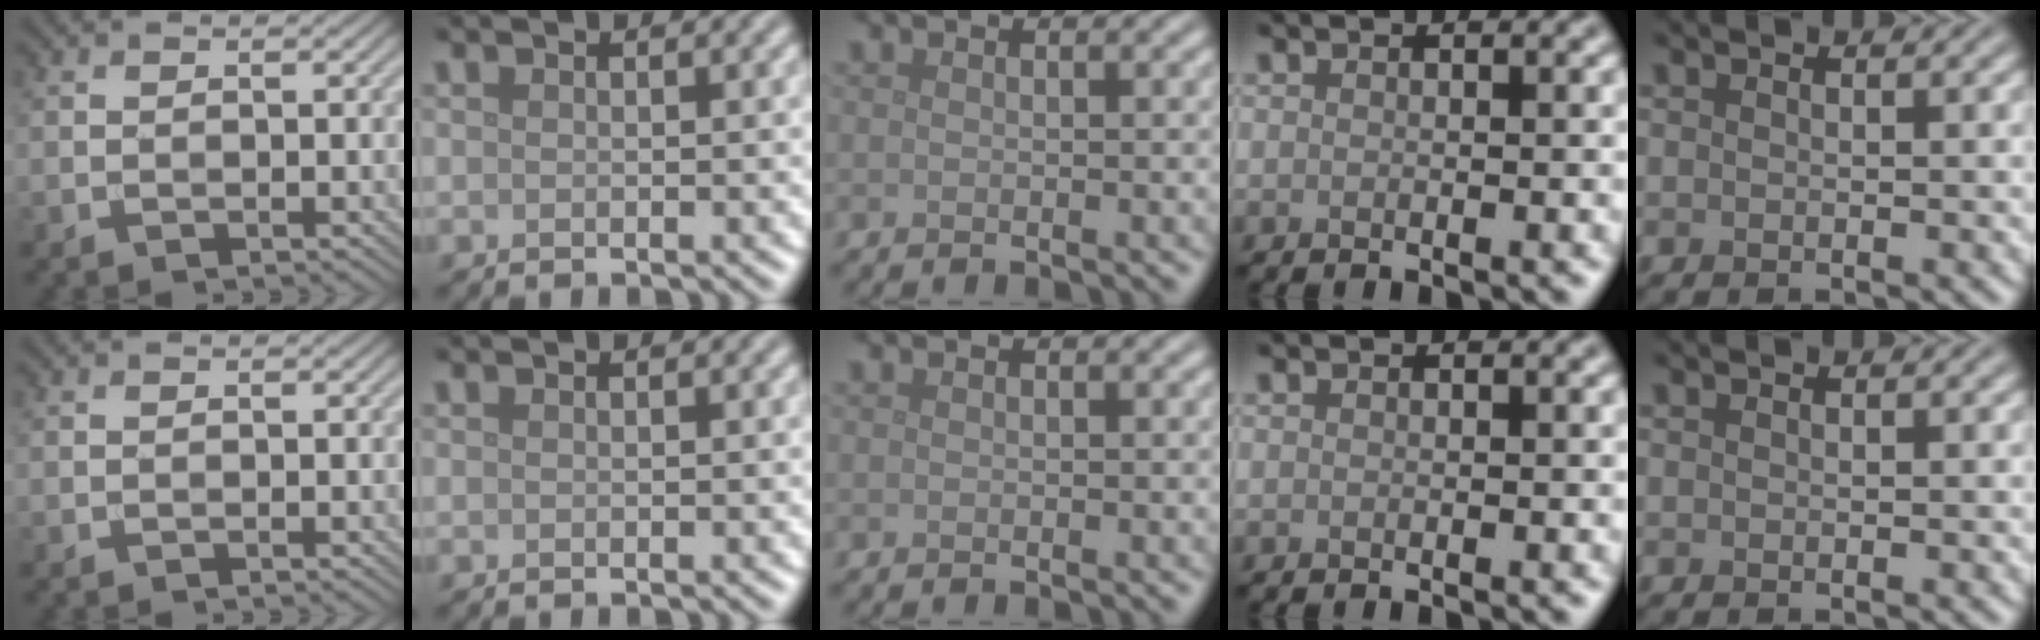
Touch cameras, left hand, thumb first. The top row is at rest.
{}